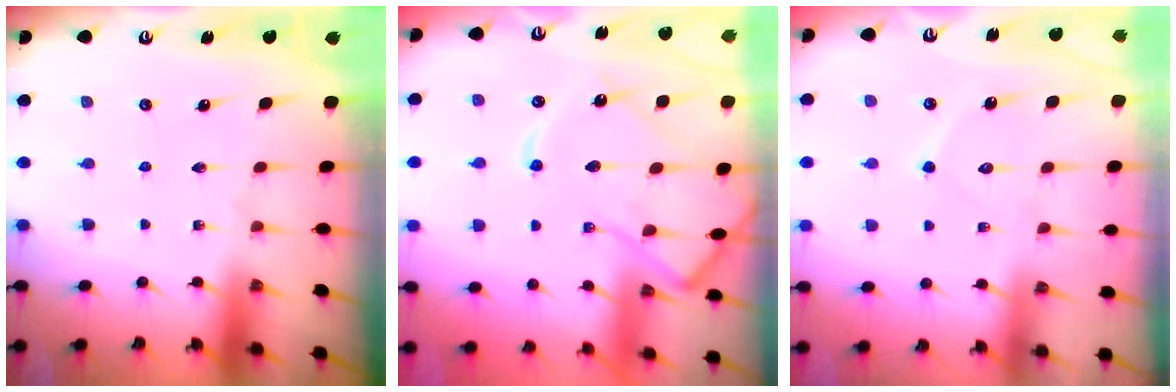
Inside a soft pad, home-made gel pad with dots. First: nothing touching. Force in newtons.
{"total": 12.5, "press": 12.5, "slide": 0.8}
{"total": 6.6, "press": 6.6, "slide": 0.5}